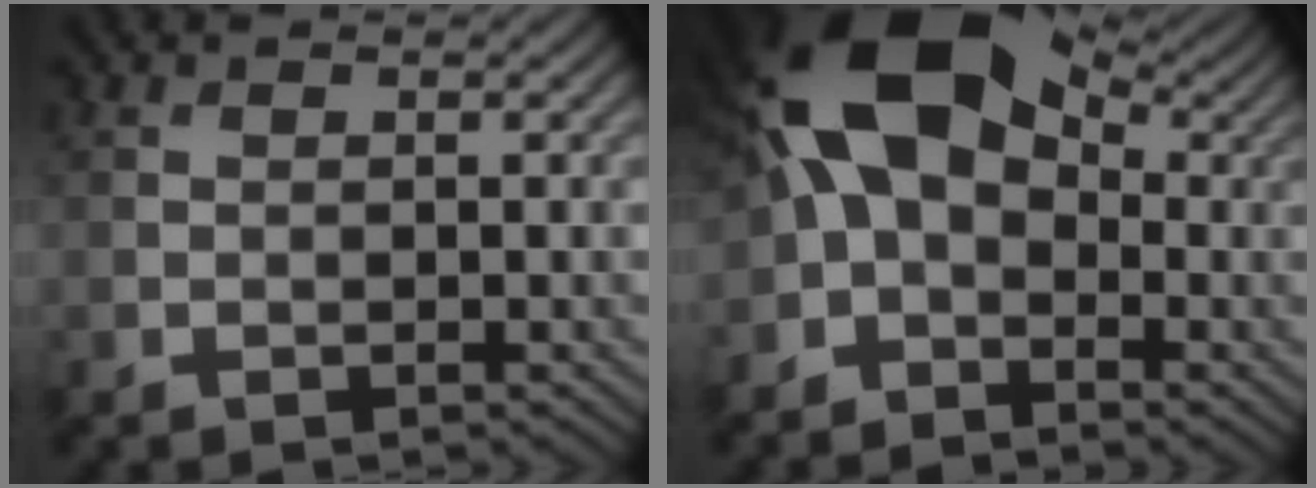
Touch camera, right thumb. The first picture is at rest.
{"total": 13.3, "force": [1.5, 8.5, 10.1], "torque": [-0.204, 0.008, 0.008]}